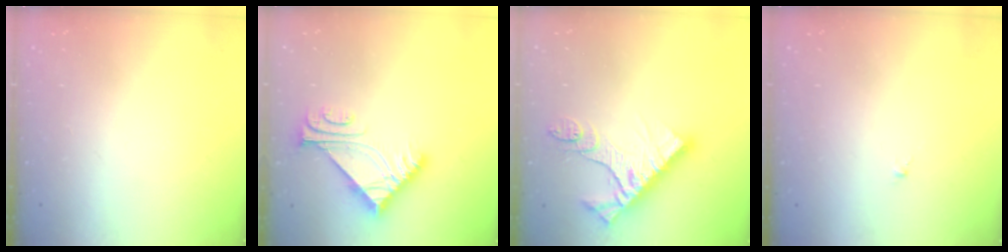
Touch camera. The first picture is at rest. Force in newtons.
{"total": 7.0, "press": 6.9, "slide": 0.8}
{"total": 12.8, "press": 12.7, "slide": 1.3}
{"total": 0.0}